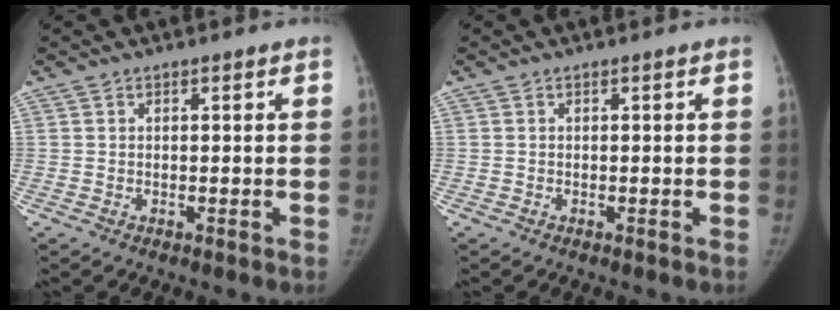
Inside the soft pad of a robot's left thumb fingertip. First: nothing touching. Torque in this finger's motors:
{"motor_torque": [0.01, 0.01, 0.27, -0.26, 0.00]}